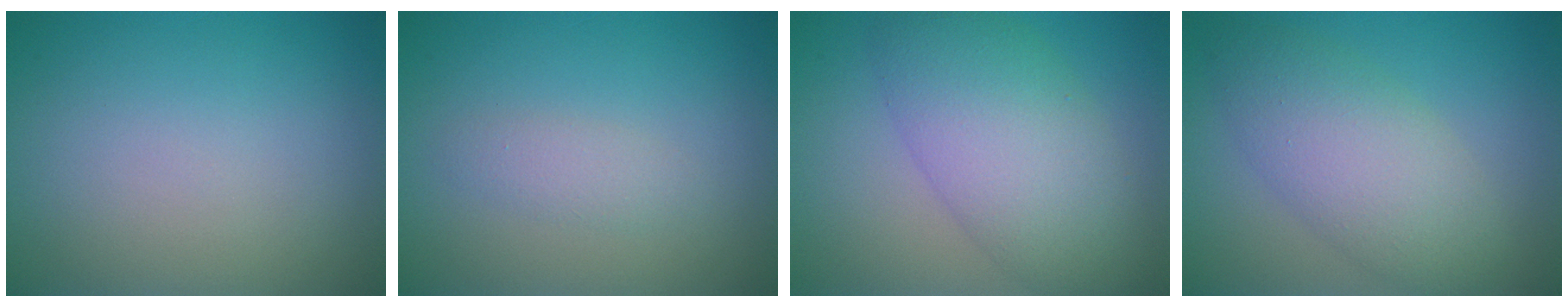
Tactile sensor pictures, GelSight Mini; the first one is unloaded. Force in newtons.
{"total": 1.4, "press": 1.4, "slide": 0.1}
{"total": 7.6, "press": 7.6, "slide": 0.1}
{"total": 5.9, "press": 5.9, "slide": 0.3}